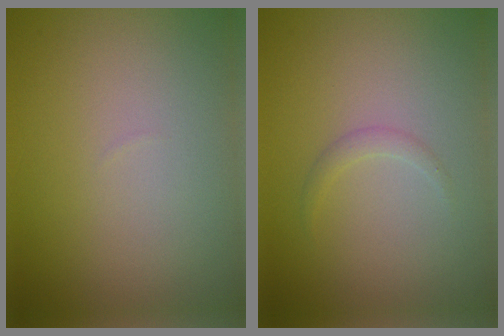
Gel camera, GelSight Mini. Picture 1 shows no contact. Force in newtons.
{"total": 0.9, "press": 0.9, "slide": 0.0}